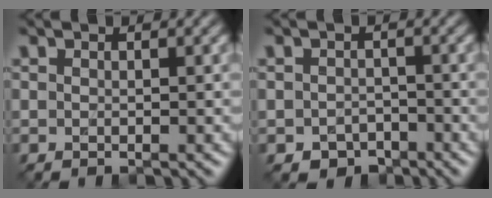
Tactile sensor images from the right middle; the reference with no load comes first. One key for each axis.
{"total": 2.4, "fx": -1.7, "fy": 1.6, "fz": 0.7, "tx": -0.010, "ty": -0.009, "tz": -0.028}